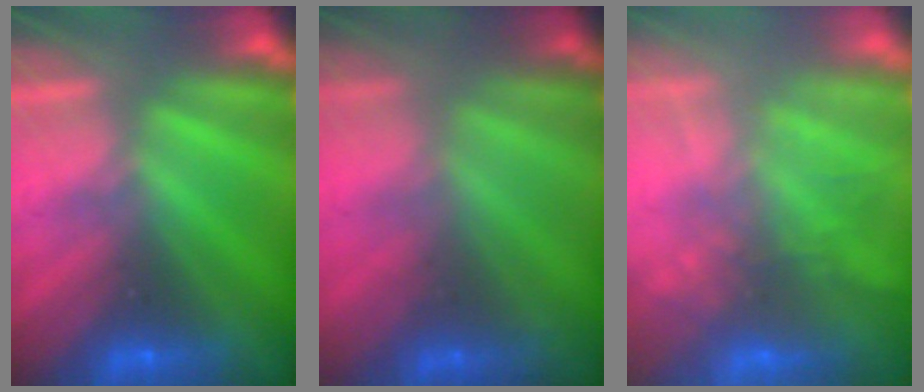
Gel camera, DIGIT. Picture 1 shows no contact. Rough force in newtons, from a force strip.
{"total": 1.6}
{"total": 7.1}